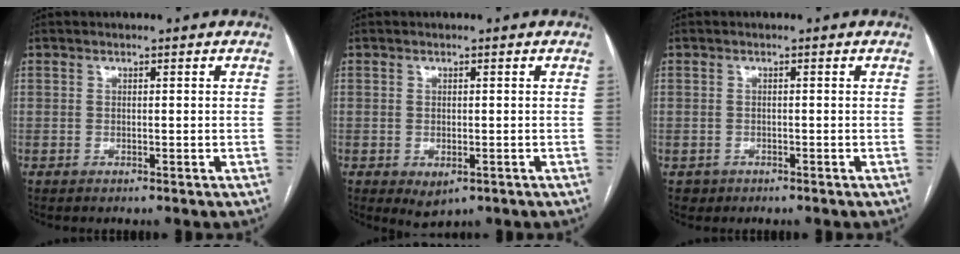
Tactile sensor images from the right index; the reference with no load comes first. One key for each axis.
{"total": 2.7, "fx": -1.0, "fy": 1.6, "fz": 1.9, "tx": -0.026, "ty": -0.004, "tz": -0.002}
{"total": 1.4, "fx": -0.7, "fy": 1.2, "fz": 0.0, "tx": -0.003, "ty": 0.005, "tz": -0.009}